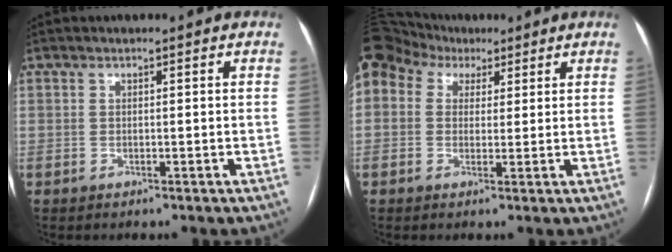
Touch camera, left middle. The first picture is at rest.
{"total": 19.4, "force": [9.7, 14.7, 8.1], "torque": [-0.257, 0.109, 0.183]}